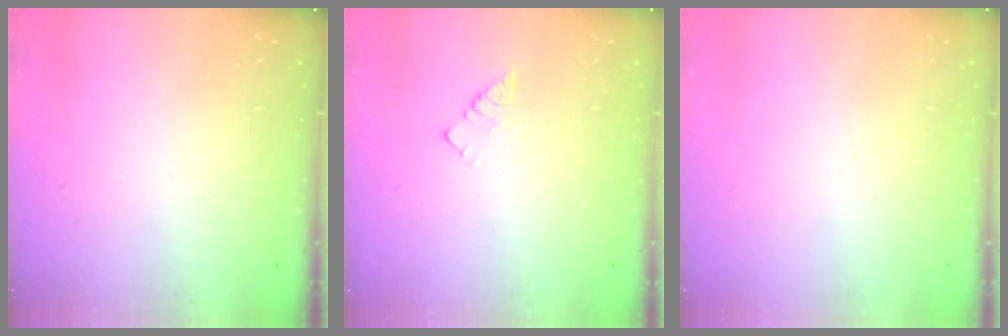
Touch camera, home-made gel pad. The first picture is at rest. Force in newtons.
{"total": 2.5, "press": 2.5, "slide": 0.1}
{"total": 1.6, "press": 1.6, "slide": 0.1}